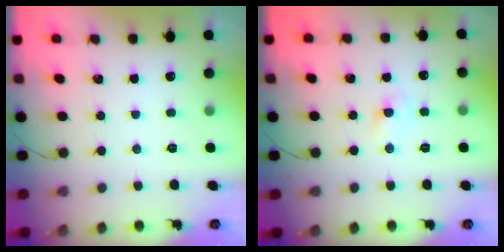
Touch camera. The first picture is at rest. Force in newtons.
{"total": 4.5, "press": 4.4, "slide": 1.3}